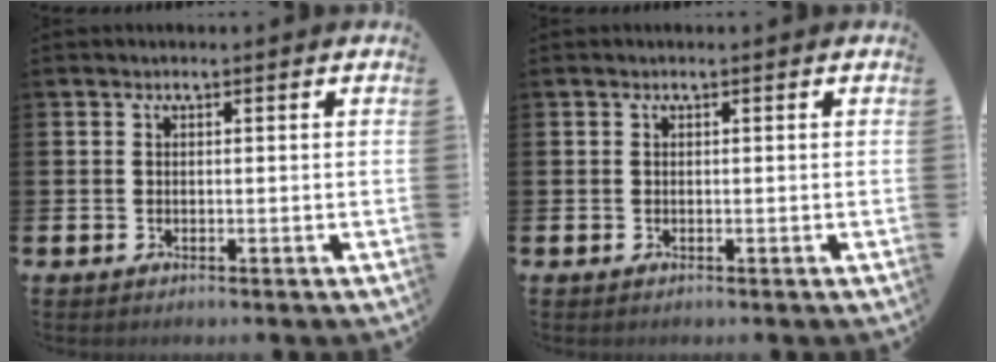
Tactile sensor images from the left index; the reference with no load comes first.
{"total": 0.0}